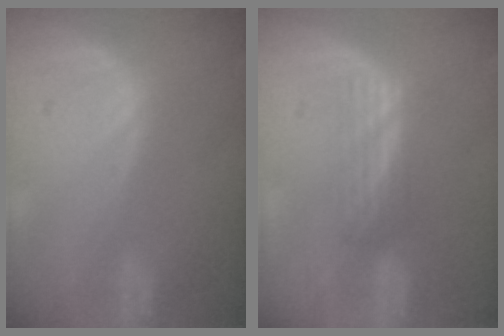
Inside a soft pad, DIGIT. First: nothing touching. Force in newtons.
{"total": 3.1, "press": 2.5, "slide": 1.7}